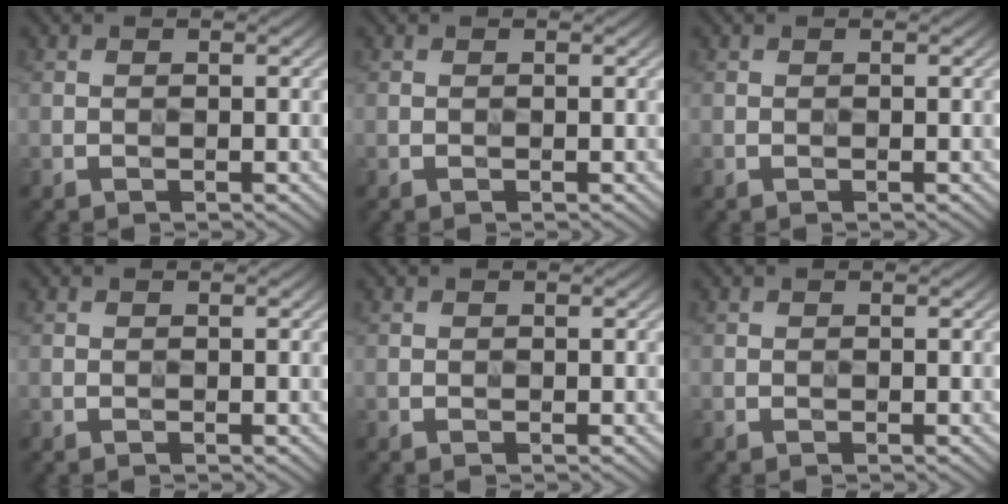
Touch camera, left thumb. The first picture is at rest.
{"total": 0.0}
{"total": 0.0}
{"total": 0.0}
{"total": 0.0}
{"total": 0.0}